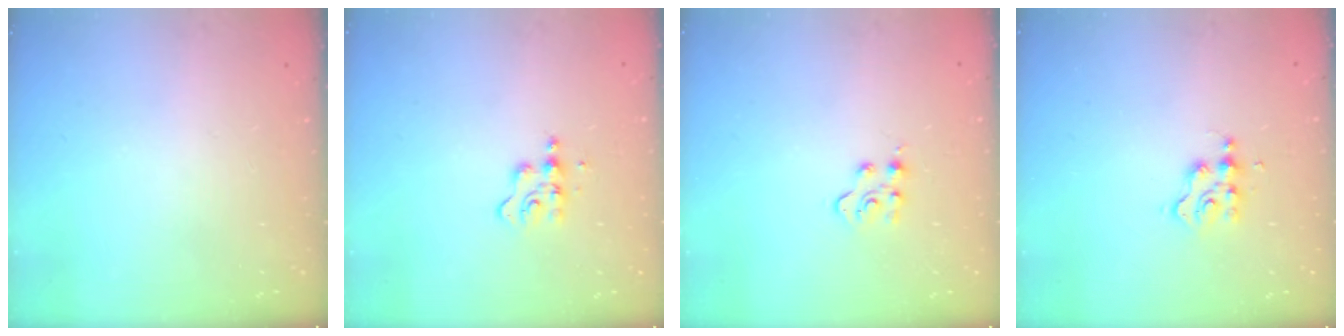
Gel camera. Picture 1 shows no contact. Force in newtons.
{"total": 6.1, "press": 6.0, "slide": 1.0}
{"total": 4.7, "press": 4.7, "slide": 0.5}
{"total": 2.7, "press": 2.7, "slide": 0.4}